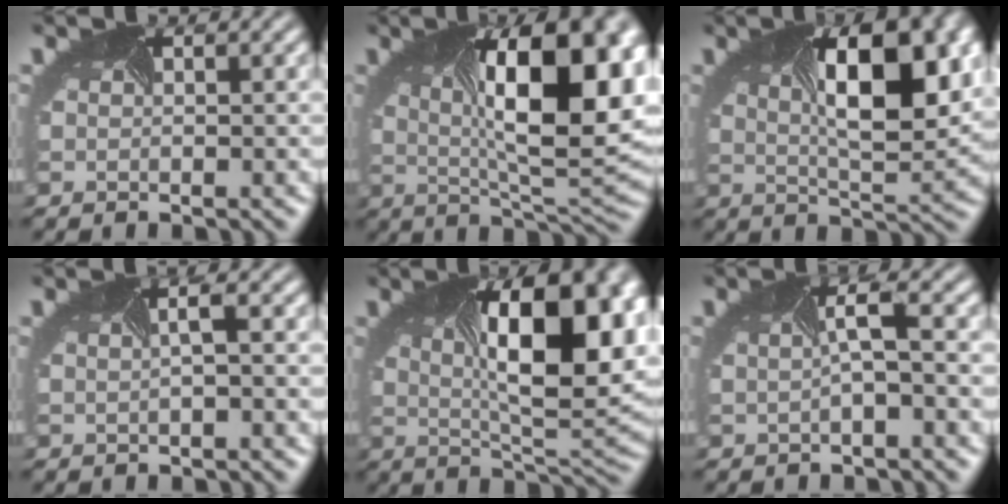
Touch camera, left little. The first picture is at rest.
{"total": 15.3, "force": [1.4, 6.5, 13.8], "torque": [-0.174, -0.005, 0.026]}
{"total": 9.5, "force": [1.8, 3.6, 8.6], "torque": [-0.130, -0.006, 0.038]}
{"total": 1.1, "force": [-0.8, -0.1, 0.7], "torque": [-0.009, -0.003, -0.002]}
{"total": 13.8, "force": [1.6, 5.8, 12.4], "torque": [-0.161, 0.001, 0.026]}
{"total": 1.7, "force": [-1.1, -0.3, 1.3], "torque": [-0.037, -0.002, -0.009]}